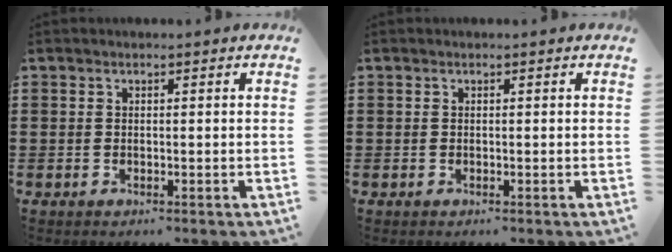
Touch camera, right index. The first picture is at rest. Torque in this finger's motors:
{"motor_torque": [-0.09, 0.16, 0.00, -0.01]}